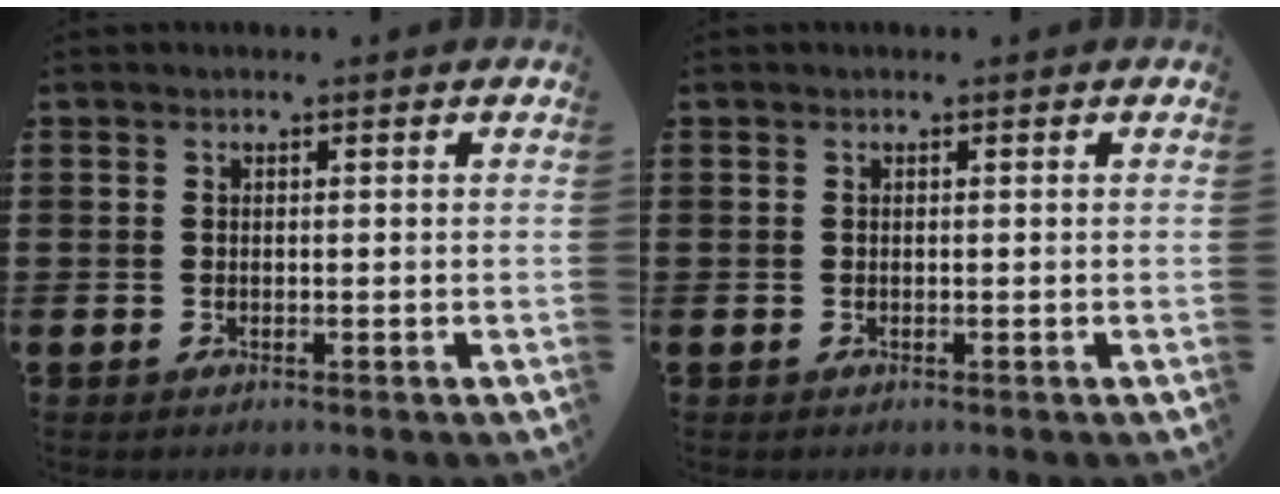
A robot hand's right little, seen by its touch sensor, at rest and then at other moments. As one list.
[{"total": 0.0}]